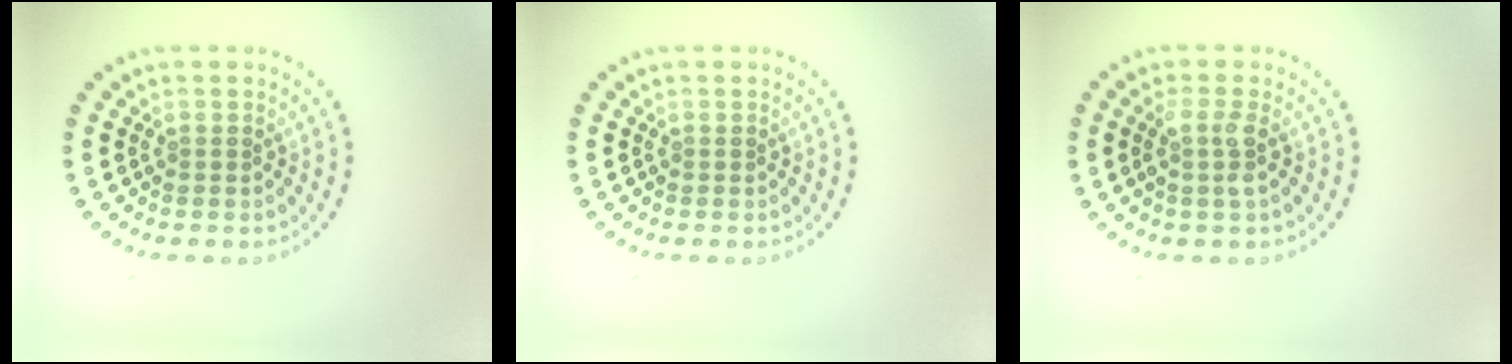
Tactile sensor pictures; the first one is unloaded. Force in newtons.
{"total": 0.0}
{"total": 1.8, "press": 1.5, "slide": 1.1}